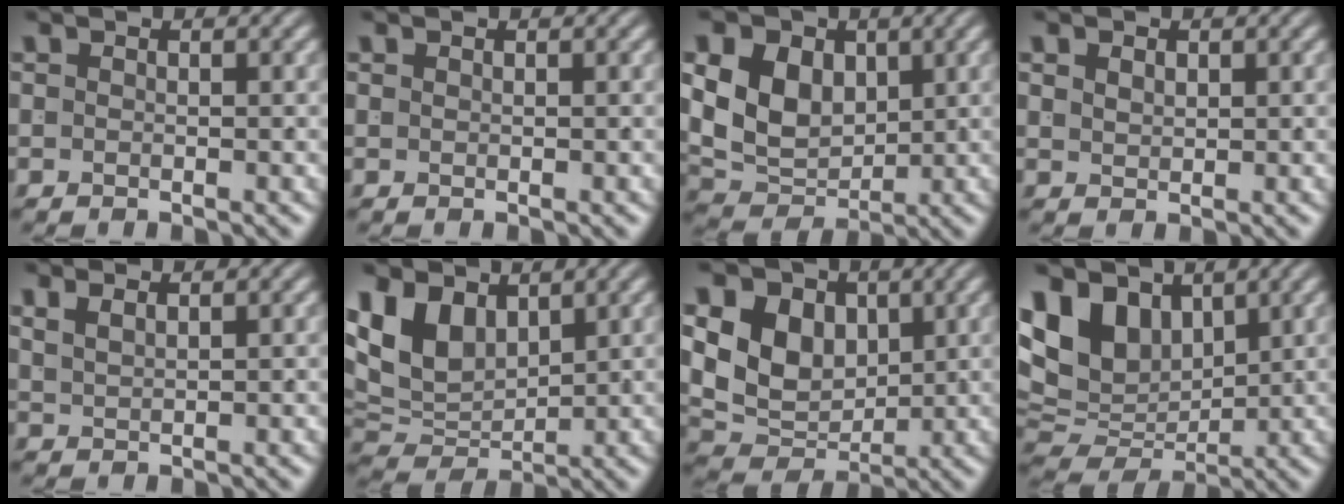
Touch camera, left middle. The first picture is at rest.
{"total": 0.5, "force": [0.2, -0.5, -0.1], "torque": [0.008, 0.000, 0.008]}
{"total": 10.0, "force": [0.9, 8.2, 5.6], "torque": [-0.115, -0.024, 0.022]}
{"total": 0.8, "force": [0.7, -0.2, 0.4], "torque": [-0.003, -0.009, 0.027]}
{"total": 1.3, "force": [1.1, -0.4, 0.5], "torque": [-0.002, -0.001, 0.034]}
{"total": 8.6, "force": [1.4, 6.5, 5.4], "torque": [-0.125, -0.028, 0.043]}
{"total": 11.6, "force": [1.3, 9.7, 6.2], "torque": [-0.126, -0.023, 0.024]}
{"total": 10.7, "force": [1.5, 8.3, 6.5], "torque": [-0.138, -0.032, 0.043]}